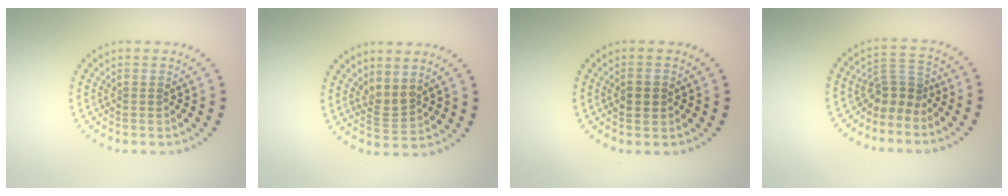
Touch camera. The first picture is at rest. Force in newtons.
{"total": 1.9, "press": 1.5, "slide": 1.2}
{"total": 2.3, "press": 2.3, "slide": 0.1}
{"total": 2.8, "press": 1.8, "slide": 2.1}